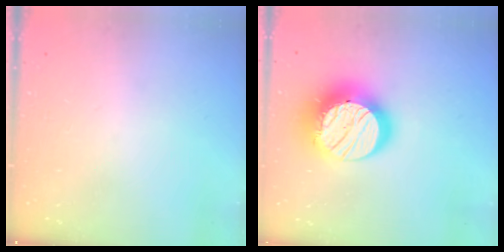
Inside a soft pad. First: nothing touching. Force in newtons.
{"total": 20.1, "press": 20.0, "slide": 1.1}